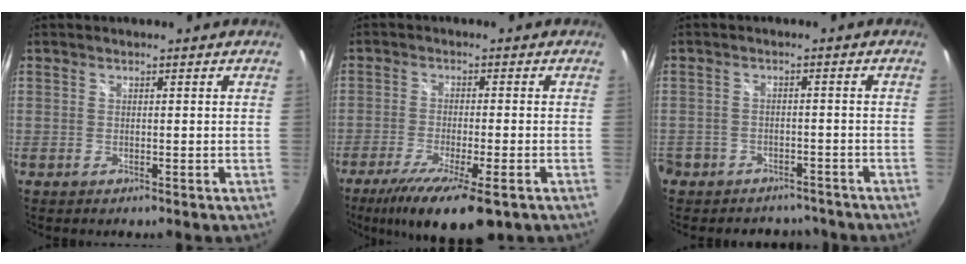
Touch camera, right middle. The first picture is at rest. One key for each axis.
{"total": 13.4, "fx": -8.6, "fy": 2.8, "fz": 9.9, "tx": -0.195, "ty": -0.045, "tz": -0.139}
{"total": 8.8, "fx": -6.2, "fy": 5.9, "fz": 1.6, "tx": -0.059, "ty": 0.024, "tz": -0.084}